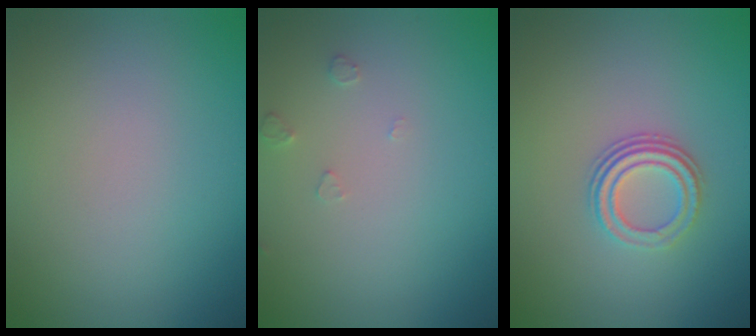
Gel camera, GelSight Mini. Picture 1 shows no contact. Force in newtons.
{"total": 0.9, "press": 0.9, "slide": 0.2}
{"total": 2.9, "press": 2.2, "slide": 1.9}